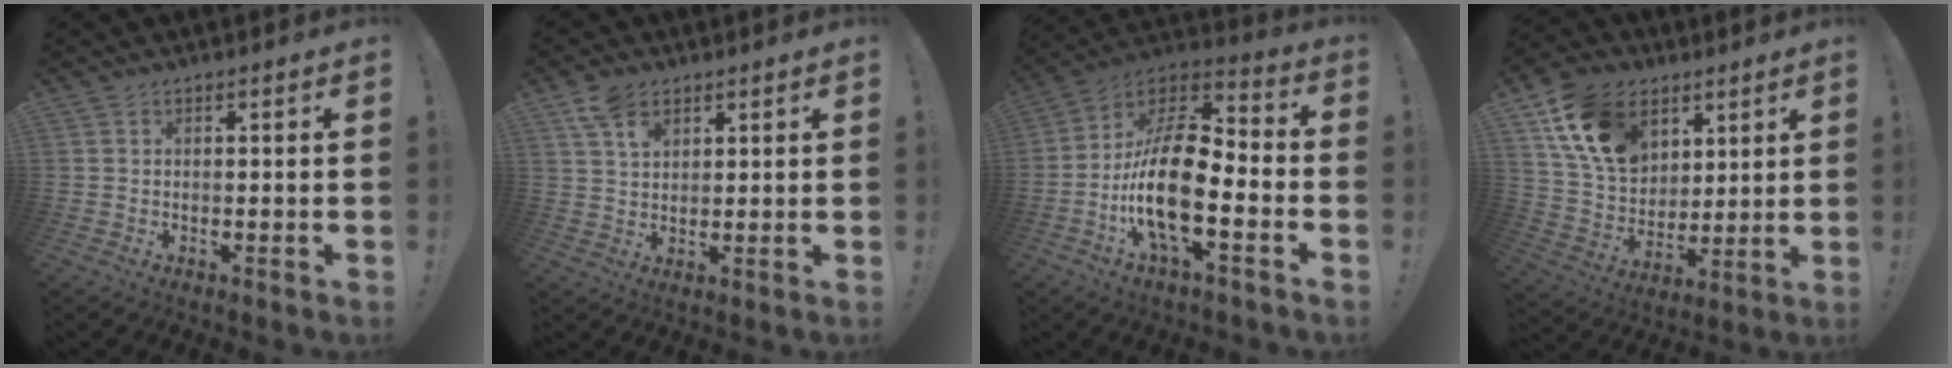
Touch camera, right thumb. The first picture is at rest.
{"total": 6.7, "force": [4.0, 3.9, 3.7], "torque": [-0.062, -0.014, 0.076]}
{"total": 20.6, "force": [-5.5, 8.6, 17.9], "torque": [-0.348, 0.021, -0.093]}
{"total": 18.1, "force": [8.8, 12.7, 9.4], "torque": [-0.176, -0.034, 0.171]}